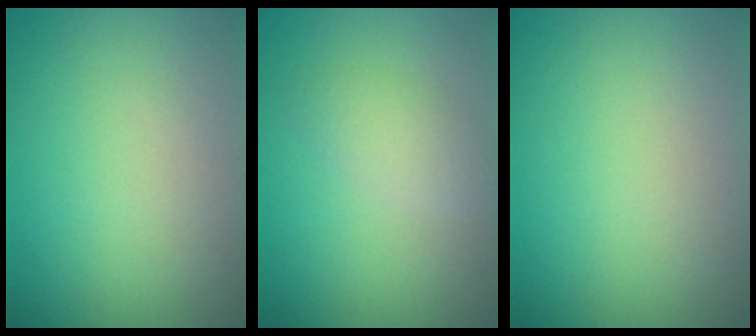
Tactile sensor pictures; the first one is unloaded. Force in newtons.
{"total": 2.1, "press": 2.1, "slide": 0.2}
{"total": 0.0}